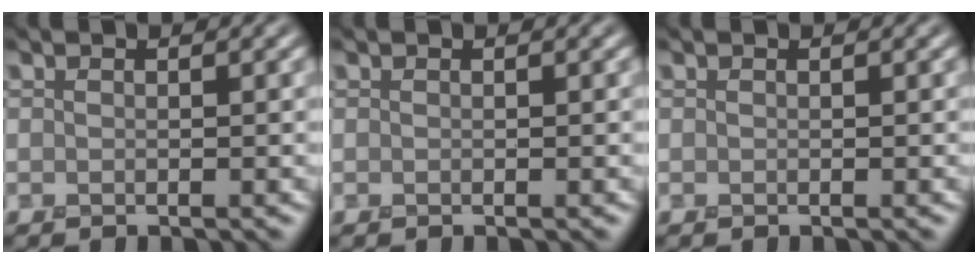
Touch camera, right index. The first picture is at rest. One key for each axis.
{"total": 0.0}
{"total": 0.0}